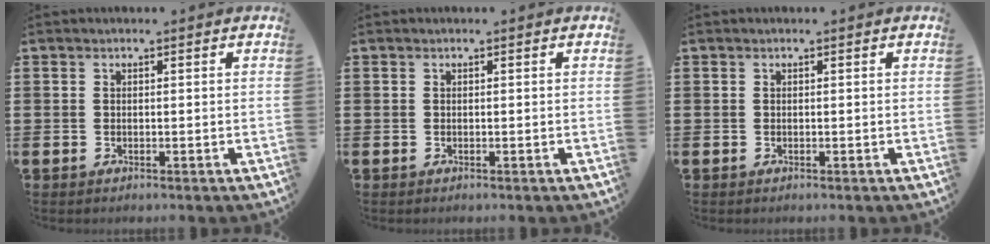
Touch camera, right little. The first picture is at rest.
{"total": 0.0}
{"total": 0.0}